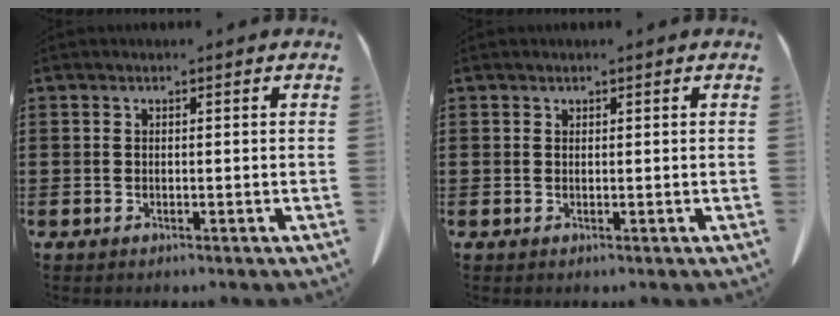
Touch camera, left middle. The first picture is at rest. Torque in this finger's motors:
{"motor_torque": [-0.97, 1.16, -0.05, -0.02]}